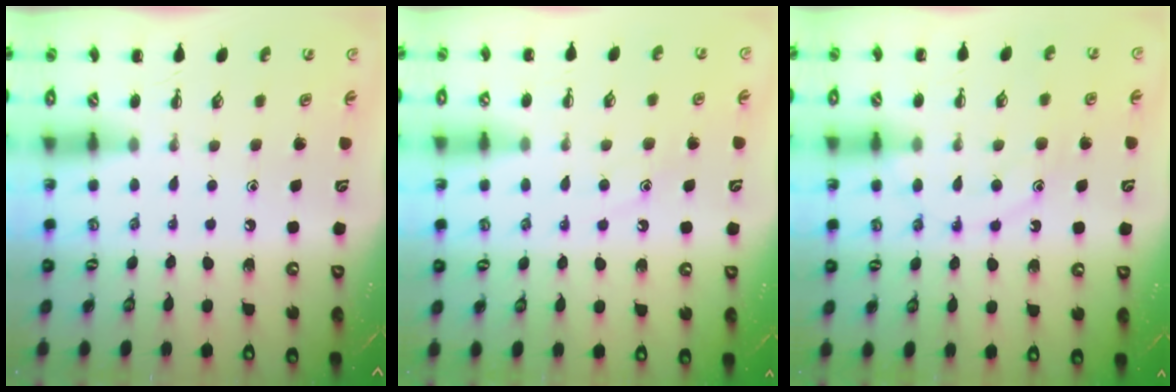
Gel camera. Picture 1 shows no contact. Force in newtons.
{"total": 9.7, "press": 9.6, "slide": 1.4}
{"total": 12.5, "press": 12.4, "slide": 0.7}